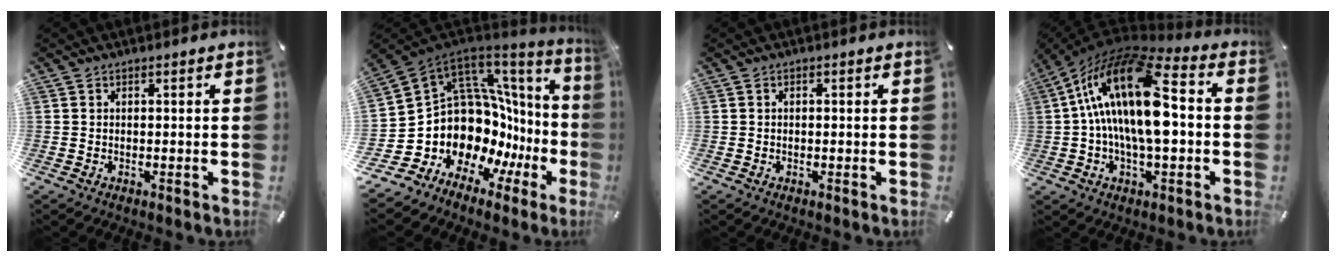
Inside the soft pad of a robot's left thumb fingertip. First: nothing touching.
{"total": 17.8, "force": [-2.3, 14.0, 10.8], "torque": [-0.180, -0.077, 0.019]}
{"total": 0.7, "force": [-0.1, 0.5, 0.5], "torque": [-0.009, 0.003, -0.003]}
{"total": 22.2, "force": [1.8, 11.0, 19.2], "torque": [-0.364, -0.008, 0.027]}